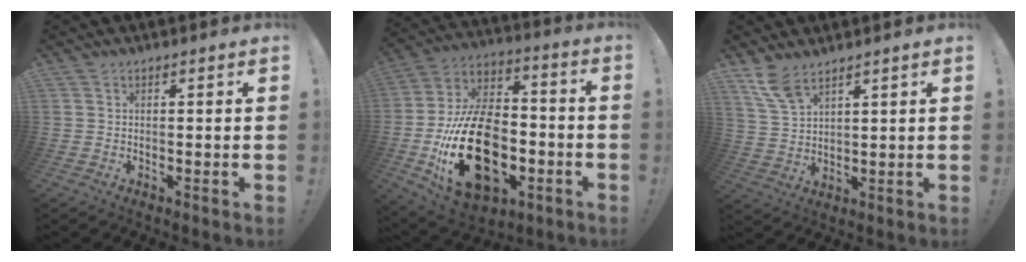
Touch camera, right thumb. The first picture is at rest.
{"total": 28.3, "force": [-8.3, 17.8, 20.4], "torque": [-0.381, 0.048, -0.120]}
{"total": 7.5, "force": [5.7, 2.6, 4.1], "torque": [-0.083, -0.025, 0.109]}